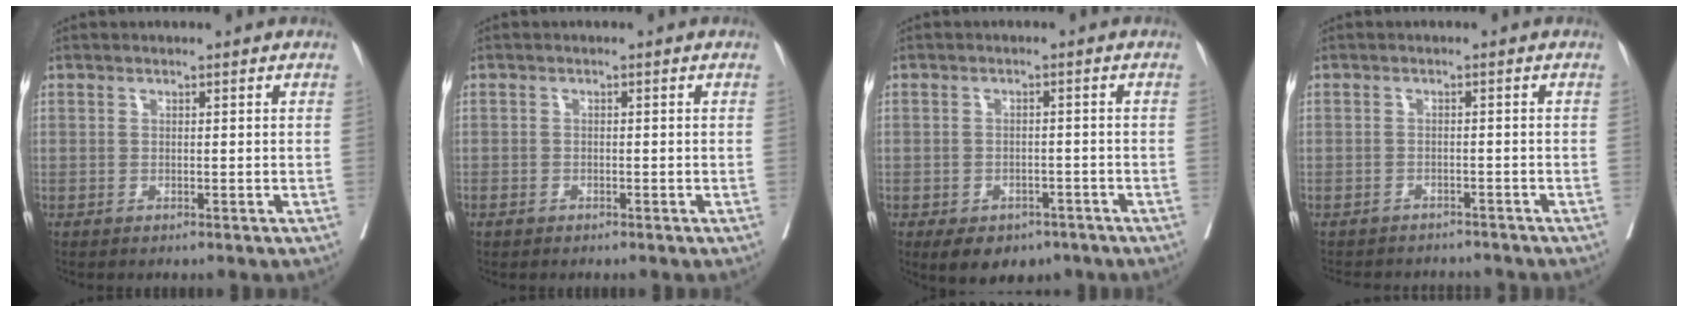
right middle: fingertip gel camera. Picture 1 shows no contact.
{"total": 0.9, "force": [-0.6, 0.6, 0.2], "torque": [-0.006, 0.003, -0.012]}
{"total": 8.1, "force": [-5.4, 4.9, 3.4], "torque": [-0.044, 0.007, -0.074]}
{"total": 7.6, "force": [-7.1, 2.4, 1.2], "torque": [-0.018, 0.004, -0.088]}